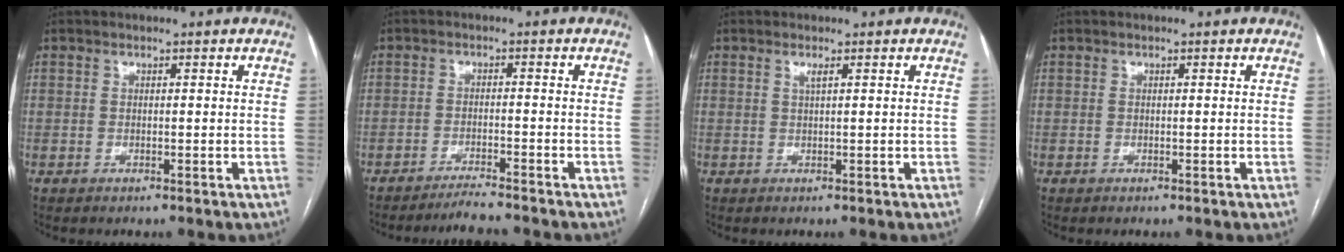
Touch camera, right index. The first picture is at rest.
{"total": 4.8, "force": [-4.6, -0.6, 1.3], "torque": [-0.019, -0.014, -0.072]}
{"total": 1.0, "force": [0.5, -0.1, 0.8], "torque": [-0.022, -0.001, 0.010]}
{"total": 0.0}